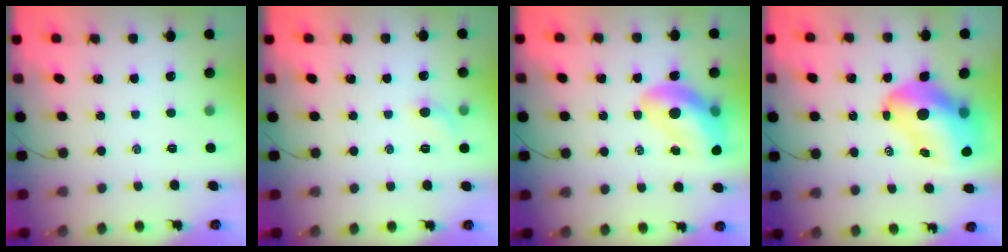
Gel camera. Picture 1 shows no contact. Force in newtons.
{"total": 4.3, "press": 4.0, "slide": 1.4}
{"total": 15.0, "press": 14.5, "slide": 3.7}
{"total": 15.9, "press": 15.1, "slide": 4.7}